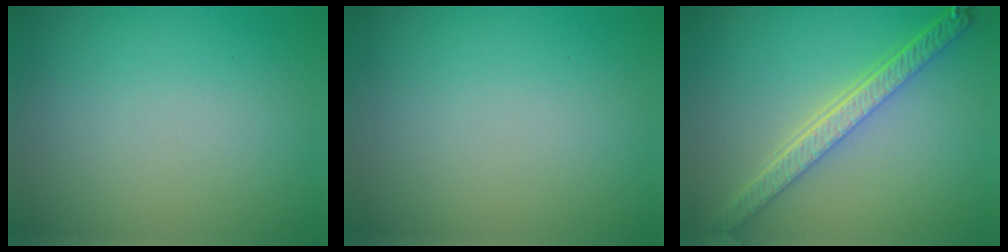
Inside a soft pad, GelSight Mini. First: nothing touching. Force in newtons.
{"total": 0.0}
{"total": 5.2, "press": 4.0, "slide": 3.3}